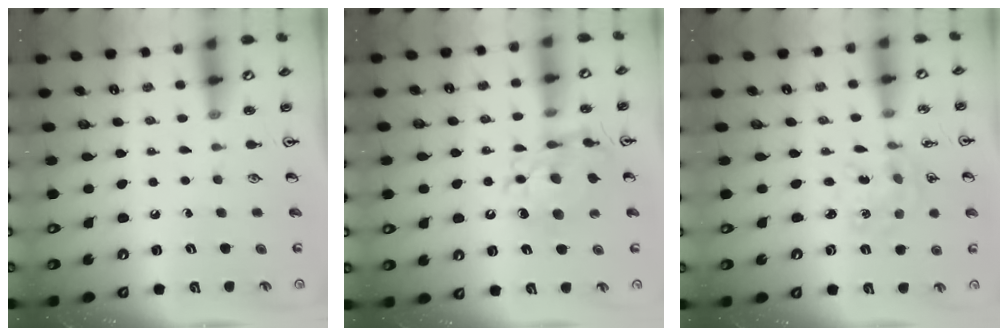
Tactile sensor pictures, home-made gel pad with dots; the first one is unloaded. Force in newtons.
{"total": 10.7, "press": 10.6, "slide": 1.2}
{"total": 1.4, "press": 1.4, "slide": 0.2}